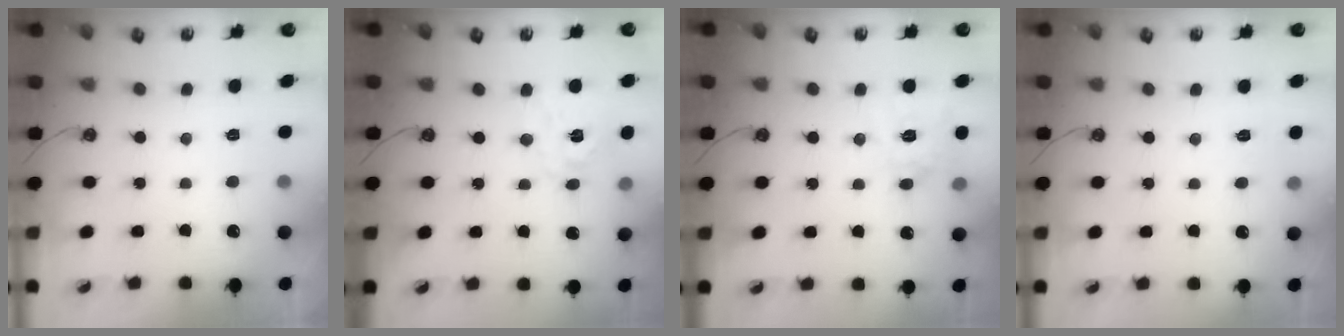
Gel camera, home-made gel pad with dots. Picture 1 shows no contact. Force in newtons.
{"total": 10.9, "press": 10.9, "slide": 1.1}
{"total": 10.9, "press": 10.8, "slide": 0.6}
{"total": 5.2, "press": 5.1, "slide": 0.7}